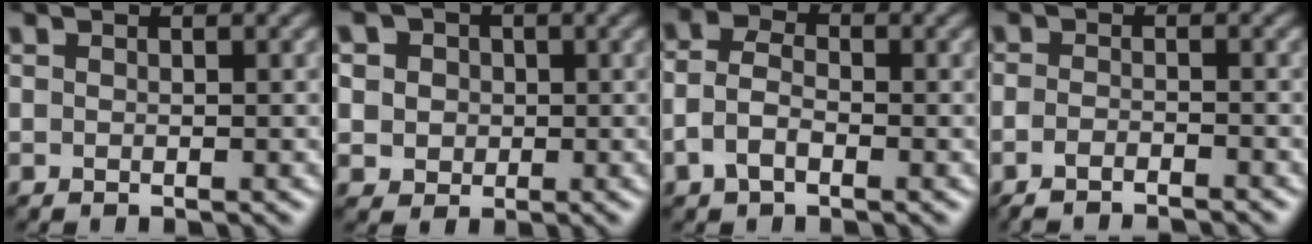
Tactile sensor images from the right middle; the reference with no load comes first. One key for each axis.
{"total": 4.9, "fx": 1.6, "fy": 4.1, "fz": 2.2, "tx": -0.035, "ty": 0.022, "tz": 0.010}
{"total": 3.1, "fx": -1.0, "fy": 1.9, "fz": 2.2, "tx": -0.049, "ty": 0.006, "tz": -0.029}
{"total": 2.4, "fx": -1.9, "fy": 0.5, "fz": 1.3, "tx": -0.018, "ty": -0.004, "tz": -0.038}